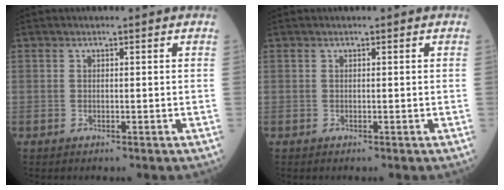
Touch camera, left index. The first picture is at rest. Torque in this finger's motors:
{"motor_torque": [0.07, 0.15, 0.00, 0.01]}